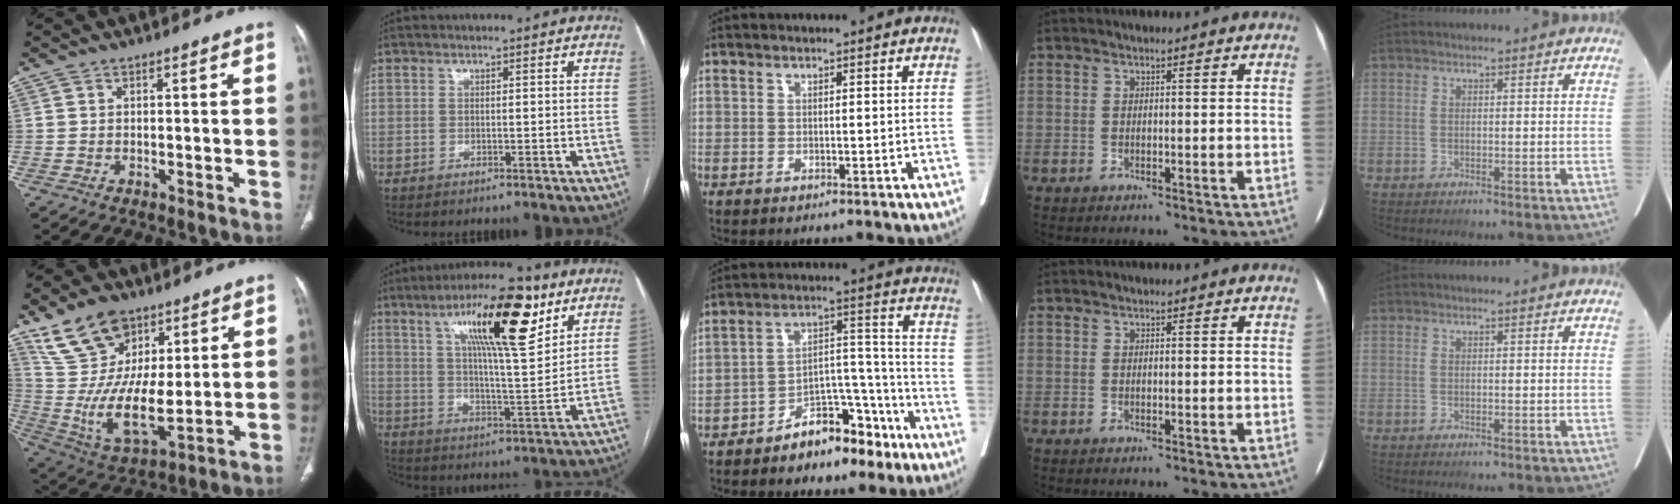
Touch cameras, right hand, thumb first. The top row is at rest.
{"thumb": {"total": 17.3, "force": [8.9, 9.5, 11.3], "torque": [-0.183, -0.044, 0.186]}, "index": {"total": 17.3, "force": [9.0, 3.0, 14.5], "torque": [-0.234, 0.008, 0.144]}, "middle": {"total": 10.9, "force": [-7.8, 4.9, 5.8], "torque": [-0.090, 0.035, -0.127]}}